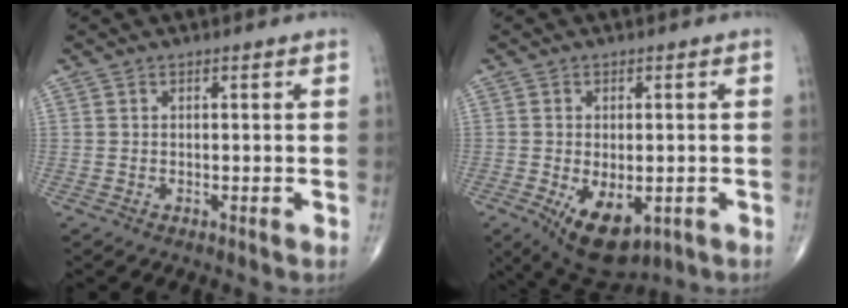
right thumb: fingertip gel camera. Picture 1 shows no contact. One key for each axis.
{"total": 10.0, "fx": -3.3, "fy": 5.5, "fz": 7.7, "tx": -0.111, "ty": -0.009, "tz": -0.037}